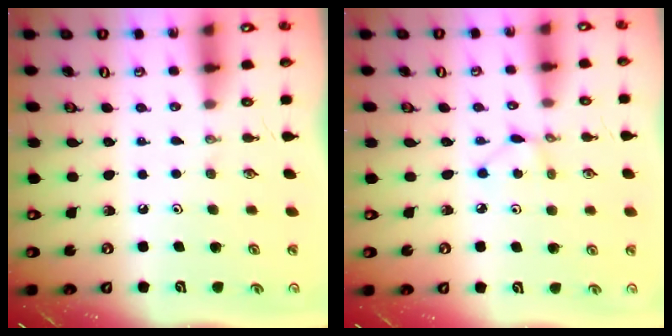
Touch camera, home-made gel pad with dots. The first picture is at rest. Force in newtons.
{"total": 2.1, "press": 2.1, "slide": 0.3}